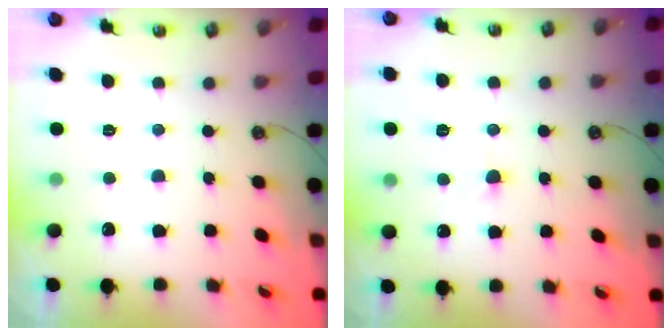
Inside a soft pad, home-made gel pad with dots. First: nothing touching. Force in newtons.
{"total": 2.6, "press": 2.6, "slide": 0.5}